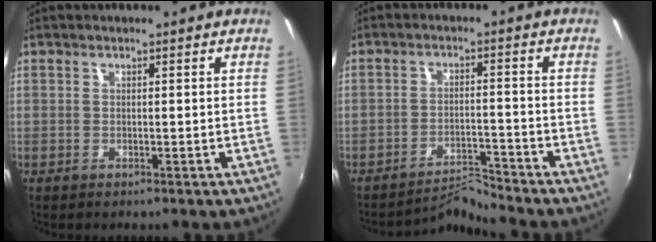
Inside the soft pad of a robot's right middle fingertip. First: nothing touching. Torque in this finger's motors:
{"motor_torque": [-0.40, 0.05, 0.04, -0.01]}